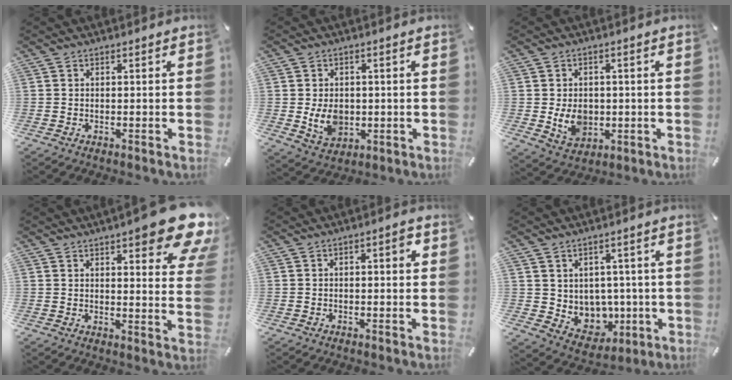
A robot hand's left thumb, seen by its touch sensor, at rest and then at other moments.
{"total": 7.1, "force": [-0.5, 5.7, 4.2], "torque": [-0.073, -0.003, -0.010]}
{"total": 7.3, "force": [-0.6, 6.0, 4.1], "torque": [-0.071, -0.001, -0.012]}
{"total": 14.1, "force": [8.6, 4.0, 10.4], "torque": [-0.132, -0.059, 0.142]}
{"total": 2.7, "force": [0.3, 1.0, 2.5], "torque": [-0.032, 0.004, -0.002]}
{"total": 7.4, "force": [3.4, 6.6, 0.5], "torque": [-0.011, -0.043, 0.076]}